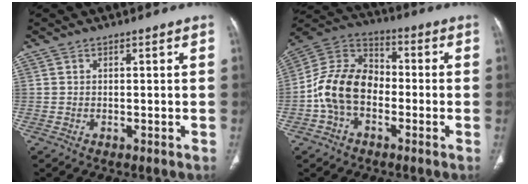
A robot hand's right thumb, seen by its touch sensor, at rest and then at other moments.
{"total": 13.2, "force": [-2.9, 9.3, 8.8], "torque": [-0.158, 0.043, -0.064]}